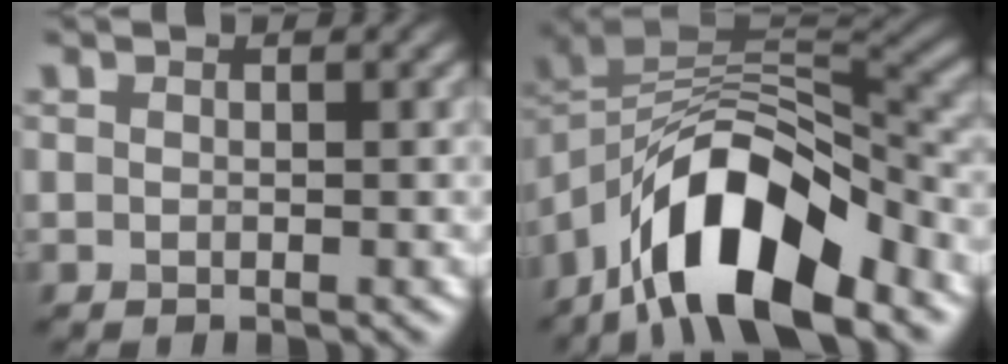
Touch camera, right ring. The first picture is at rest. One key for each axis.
{"total": 12.7, "fx": -7.1, "fy": 5.2, "fz": 9.1, "tx": -0.144, "ty": 0.009, "tz": -0.134}